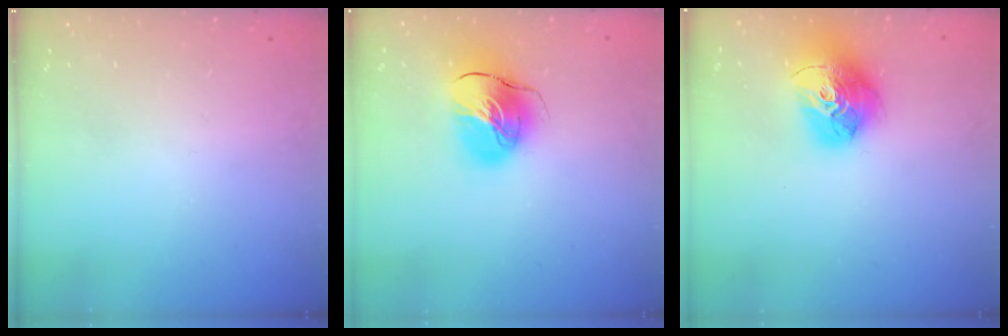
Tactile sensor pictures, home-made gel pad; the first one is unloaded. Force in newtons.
{"total": 13.3, "press": 13.2, "slide": 2.2}
{"total": 18.4, "press": 18.3, "slide": 2.0}